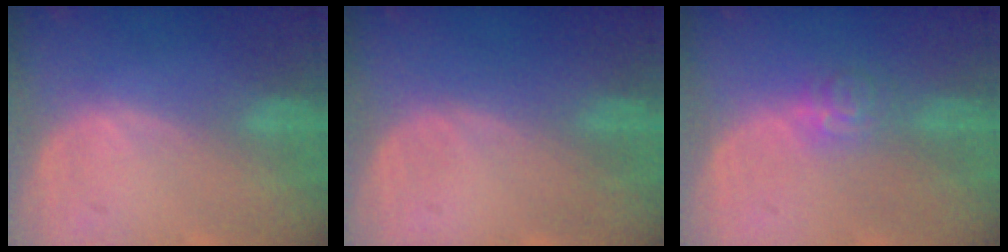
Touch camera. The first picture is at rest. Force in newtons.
{"total": 0.0}
{"total": 3.5, "press": 3.5, "slide": 0.2}